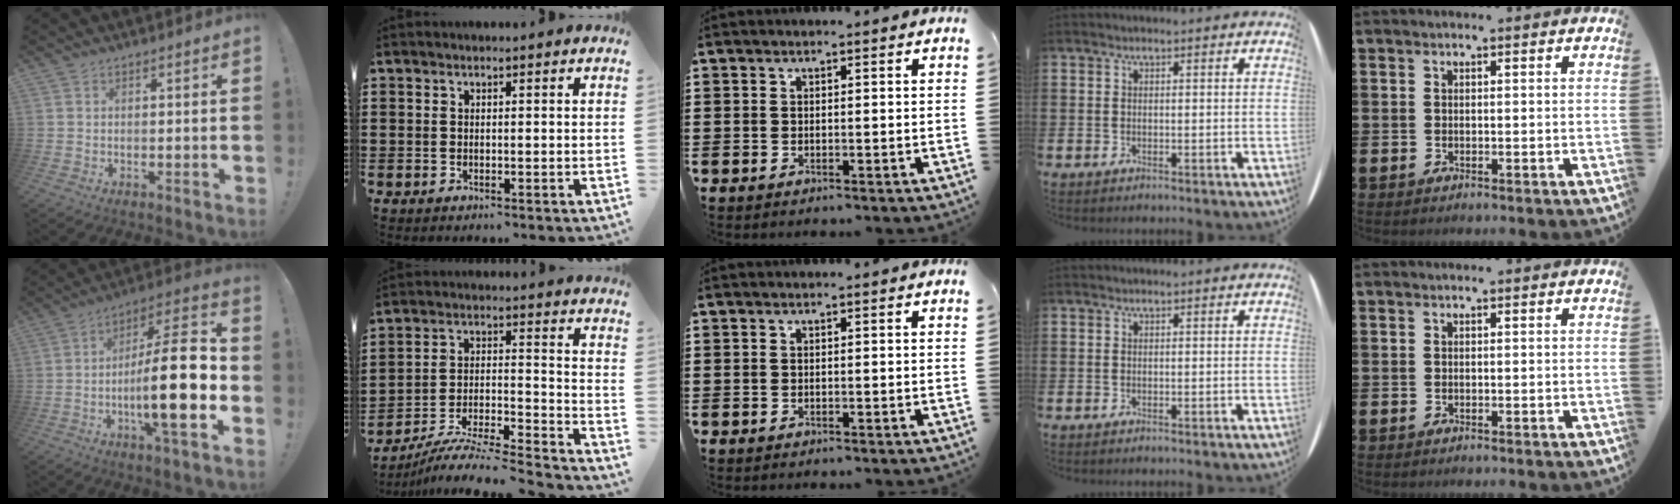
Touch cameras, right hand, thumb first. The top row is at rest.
{"thumb": {"total": 22.7, "force": [-4.4, 5.4, 21.7], "torque": [-0.356, 0.011, -0.075]}, "index": {"total": 7.2, "force": [-6.8, -0.2, 2.6], "torque": [-0.044, -0.010, -0.136]}}